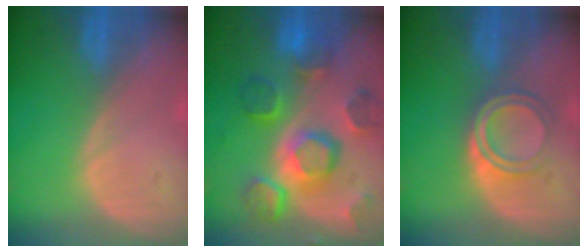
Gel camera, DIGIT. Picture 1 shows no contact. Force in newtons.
{"total": 12.1, "press": 10.5, "slide": 5.9}
{"total": 4.4, "press": 4.4, "slide": 0.2}